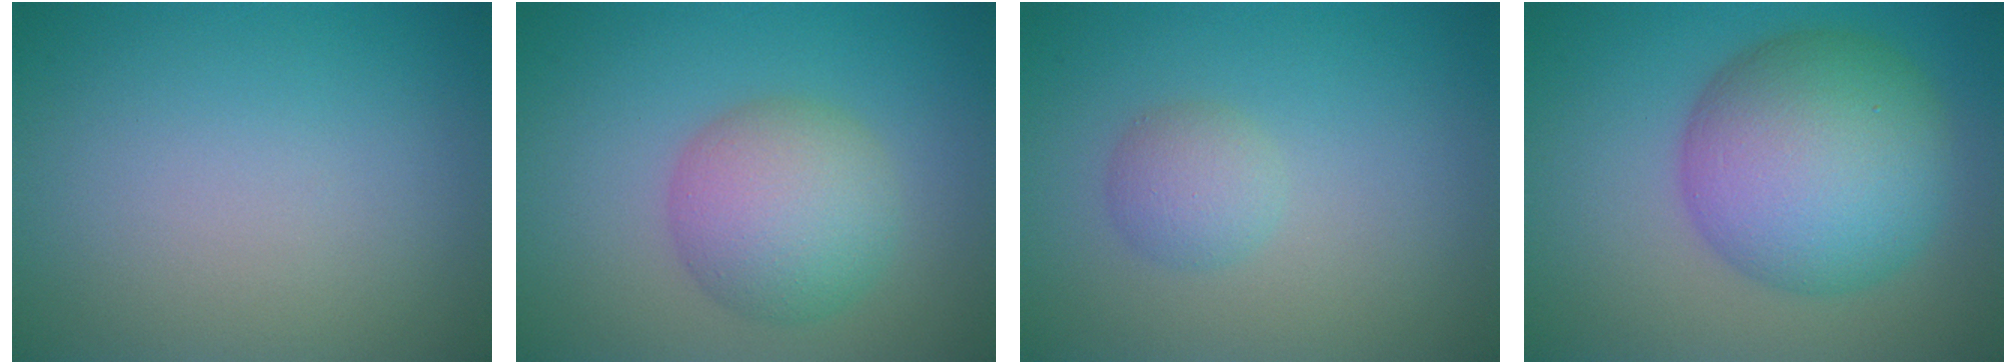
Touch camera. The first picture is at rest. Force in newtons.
{"total": 5.6, "press": 5.6, "slide": 0.1}
{"total": 2.0, "press": 2.0, "slide": 0.1}
{"total": 10.6, "press": 10.6, "slide": 0.2}